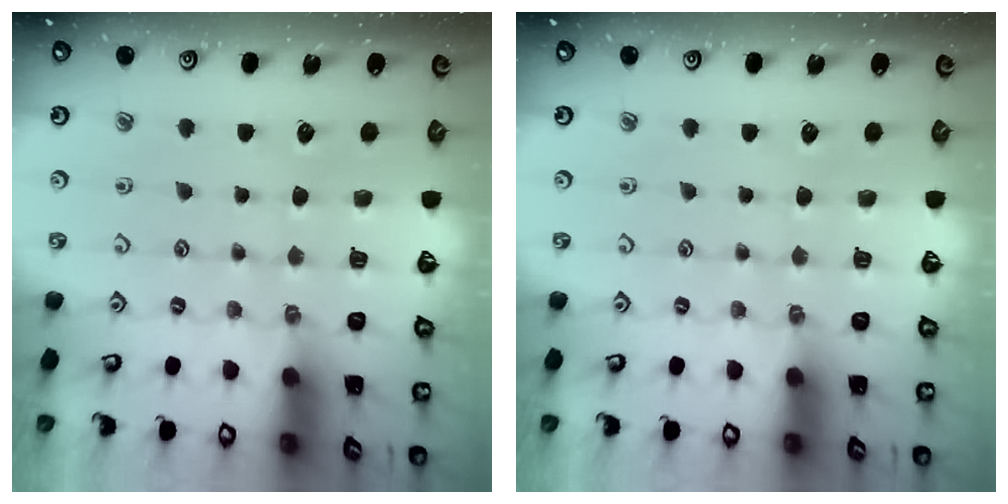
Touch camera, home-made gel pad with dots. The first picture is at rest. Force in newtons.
{"total": 0.0}